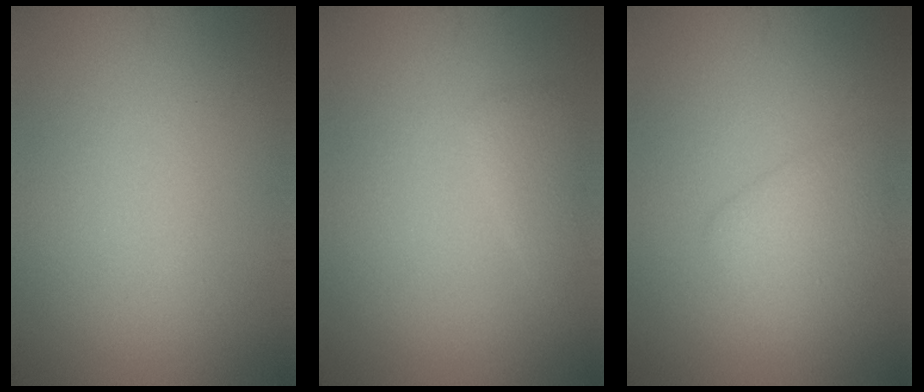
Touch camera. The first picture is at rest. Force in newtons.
{"total": 1.4, "press": 1.4, "slide": 0.2}
{"total": 2.7, "press": 2.7, "slide": 0.1}